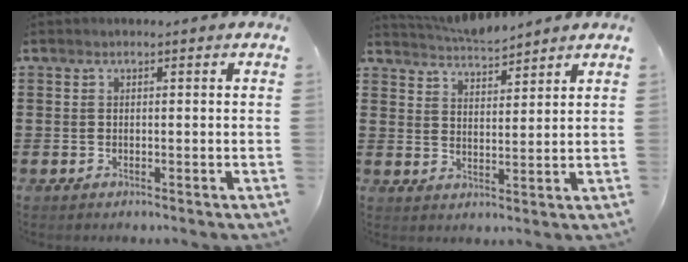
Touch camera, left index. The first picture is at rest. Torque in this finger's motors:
{"motor_torque": [0.06, -0.04, 0.06, 0.01]}